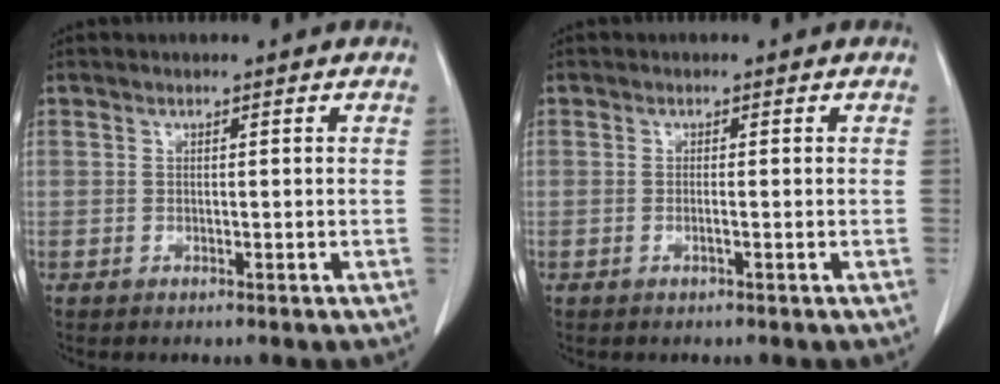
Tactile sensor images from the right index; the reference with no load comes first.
{"total": 0.7, "force": [-0.3, -0.1, 0.6], "torque": [-0.014, 0.000, -0.006]}